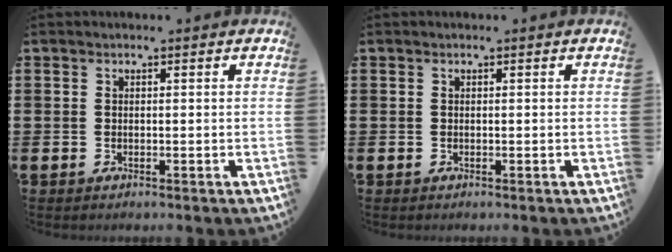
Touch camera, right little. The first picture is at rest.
{"total": 0.0}